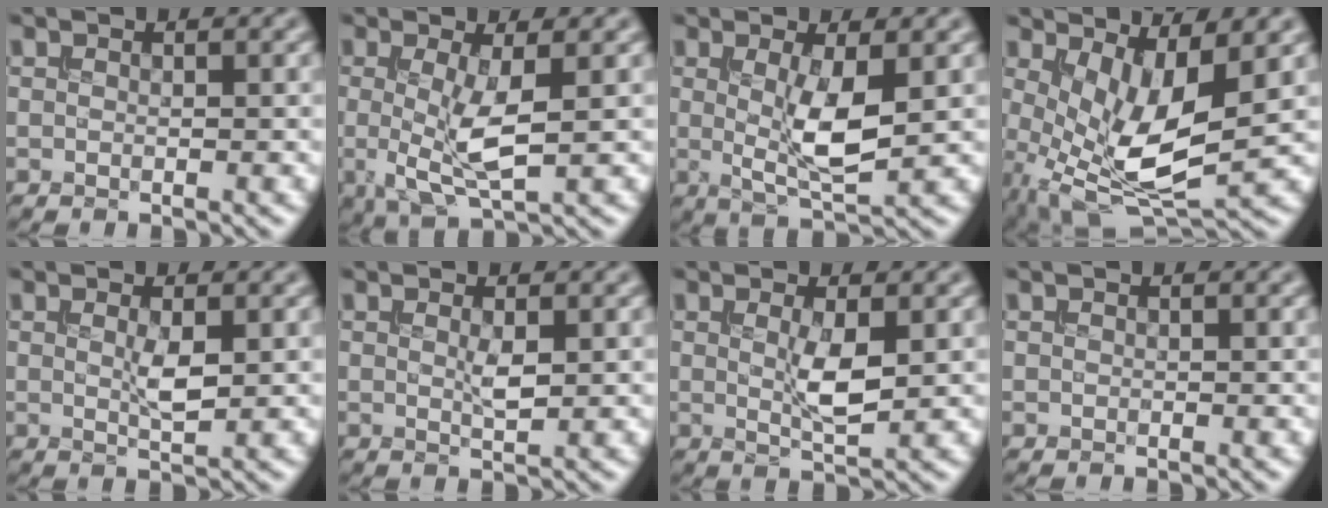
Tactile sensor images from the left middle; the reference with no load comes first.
{"total": 4.8, "force": [-0.2, 1.4, 4.6], "torque": [-0.096, -0.009, -0.003]}
{"total": 4.9, "force": [0.2, 1.2, 4.7], "torque": [-0.088, -0.010, 0.008]}
{"total": 8.0, "force": [0.2, 3.2, 7.3], "torque": [-0.149, -0.018, 0.007]}
{"total": 1.8, "force": [0.2, 0.3, 1.8], "torque": [-0.038, -0.003, 0.004]}
{"total": 1.3, "force": [0.2, 0.2, 1.3], "torque": [-0.028, -0.001, 0.002]}
{"total": 2.8, "force": [0.3, 0.5, 2.7], "torque": [-0.056, -0.008, 0.006]}
{"total": 0.0}